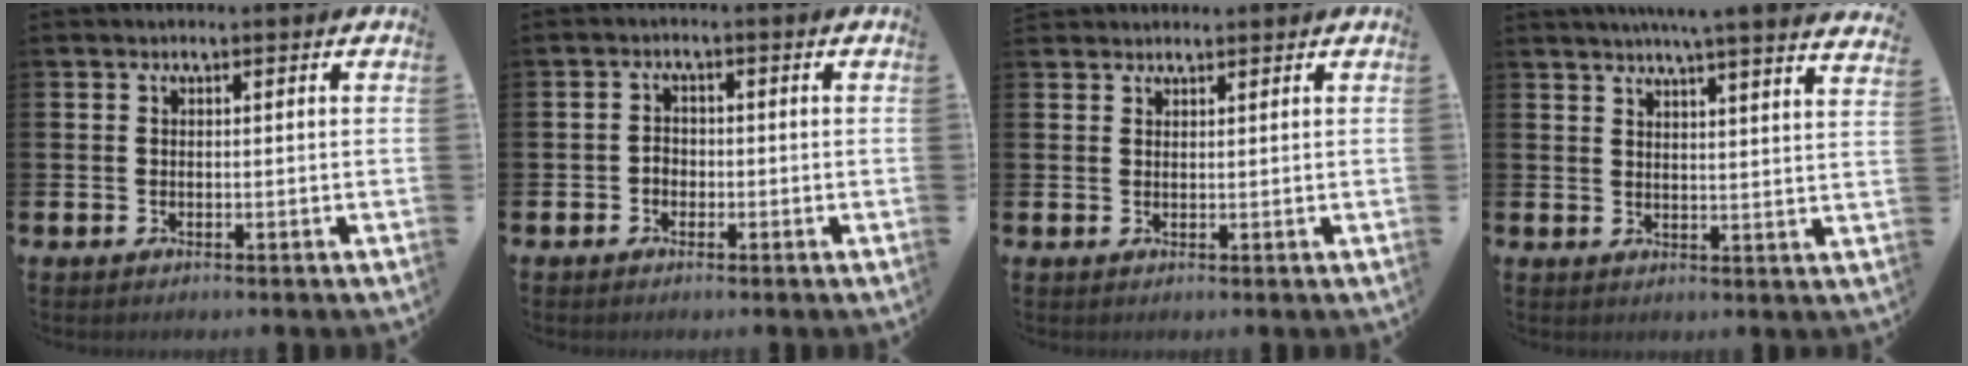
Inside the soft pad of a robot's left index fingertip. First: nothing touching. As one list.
[{"total": 1.6, "force": [-0.7, 1.4, 0.5], "torque": [-0.012, 0.005, -0.015]}, {"total": 1.6, "force": [1.6, 0.4, -0.1], "torque": [0.007, -0.003, 0.028]}, {"total": 5.8, "force": [5.4, -0.9, 1.8], "torque": [-0.042, -0.028, 0.093]}]